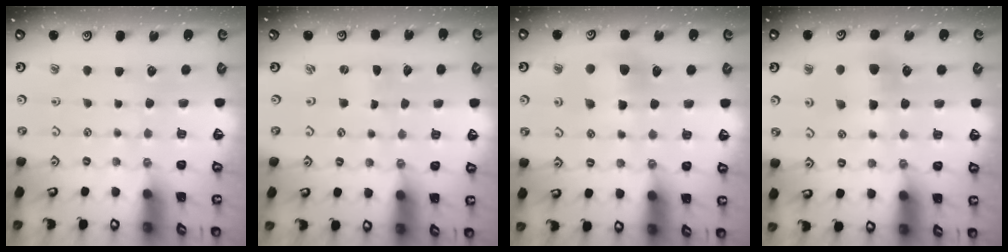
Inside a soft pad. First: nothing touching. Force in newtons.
{"total": 0.0}
{"total": 6.1, "press": 6.1, "slide": 0.6}
{"total": 6.4, "press": 6.4, "slide": 0.5}